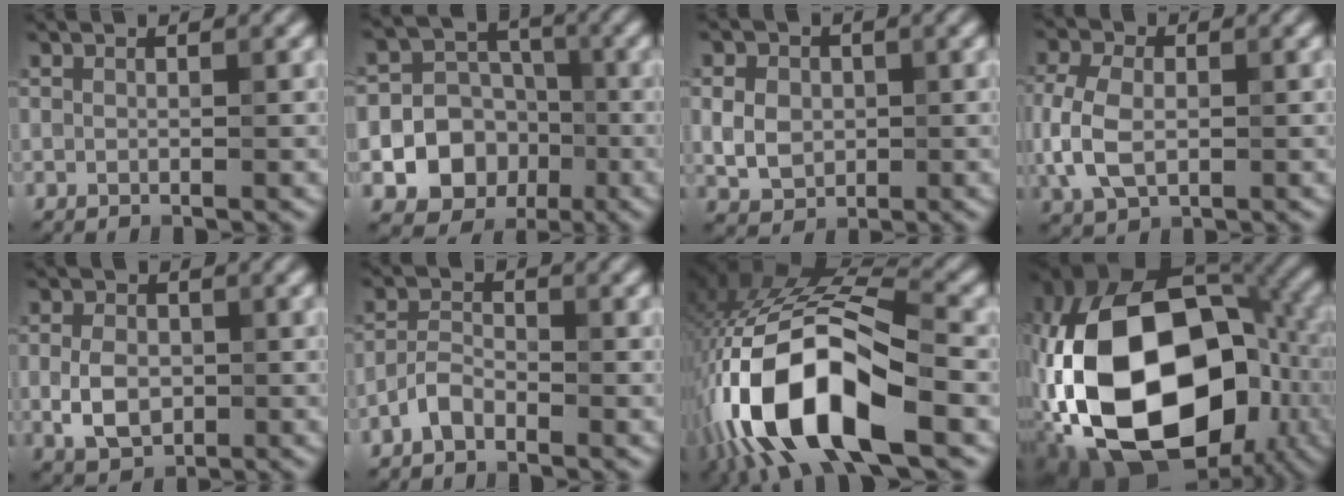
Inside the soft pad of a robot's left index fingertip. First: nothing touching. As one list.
[{"total": 10.7, "force": [-3.0, 9.7, 3.4], "torque": [-0.053, -0.010, -0.066]}, {"total": 4.7, "force": [0.5, 3.7, 2.8], "torque": [-0.053, 0.013, -0.005]}, {"total": 5.4, "force": [-0.3, 3.6, 4.0], "torque": [-0.101, 0.002, -0.006]}, {"total": 3.9, "force": [-0.6, 2.6, 2.8], "torque": [-0.057, 0.000, -0.011]}, {"total": 2.1, "force": [-1.6, 0.7, 1.1], "torque": [-0.025, 0.013, -0.035]}, {"total": 14.3, "force": [-5.8, 5.5, 11.8], "torque": [-0.239, 0.009, -0.105]}, {"total": 19.8, "force": [-3.7, 12.6, 14.8], "torque": [-0.304, -0.003, -0.060]}]